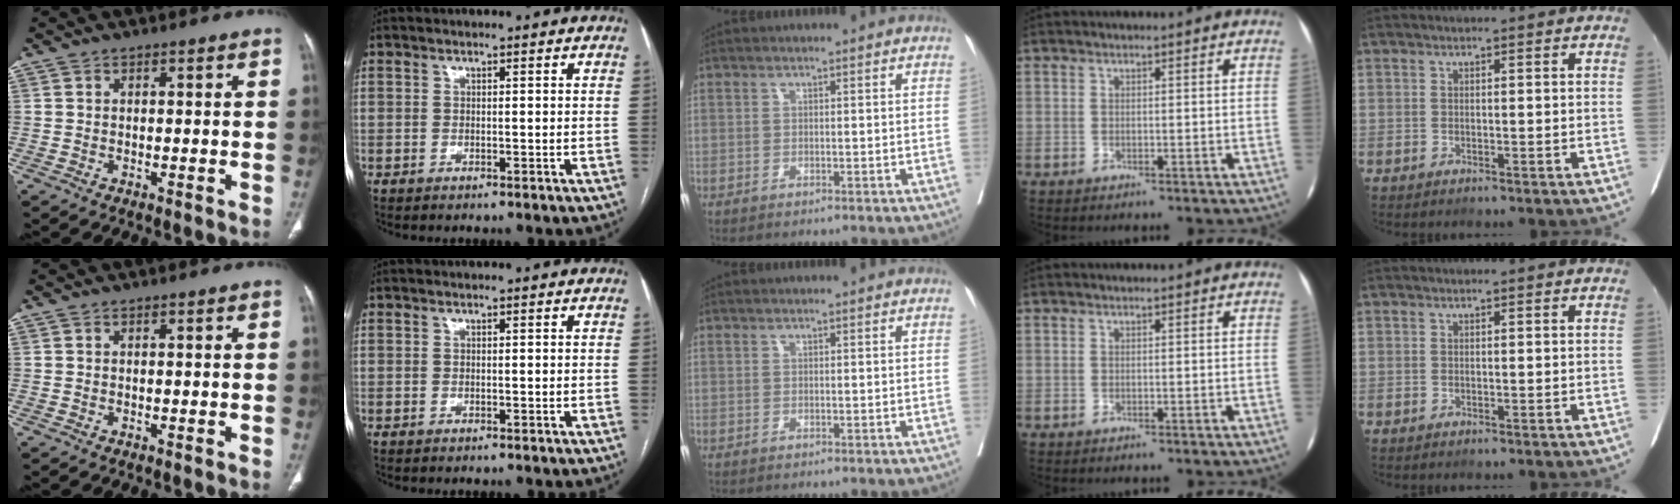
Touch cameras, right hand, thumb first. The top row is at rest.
{}